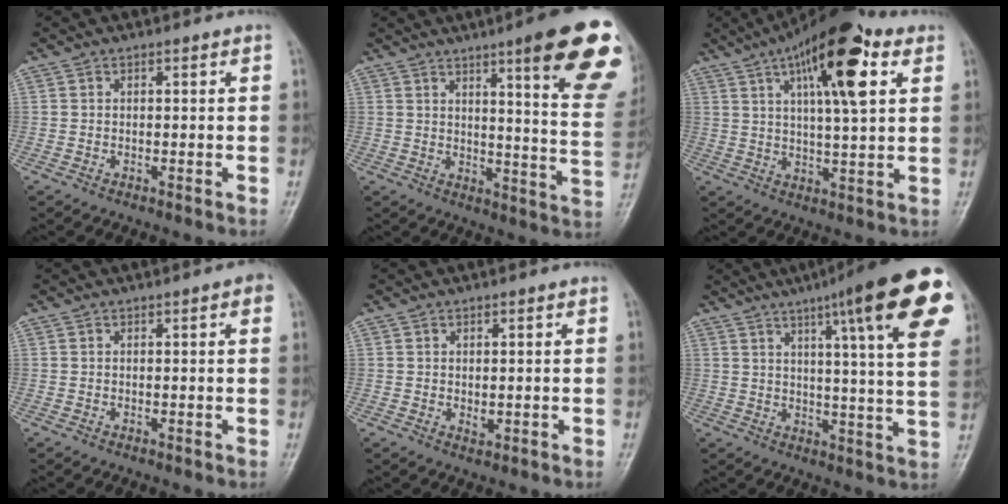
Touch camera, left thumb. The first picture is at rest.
{"total": 21.0, "force": [11.5, 3.1, 17.3], "torque": [-0.196, -0.052, 0.138]}
{"total": 16.7, "force": [7.1, 5.0, 14.2], "torque": [-0.207, -0.007, 0.106]}
{"total": 1.7, "force": [0.6, 0.3, 1.6], "torque": [-0.021, 0.003, 0.004]}
{"total": 1.6, "force": [0.1, 0.9, 1.3], "torque": [-0.019, -0.002, 0.005]}
{"total": 22.4, "force": [11.0, 3.2, 19.2], "torque": [-0.250, -0.023, 0.135]}